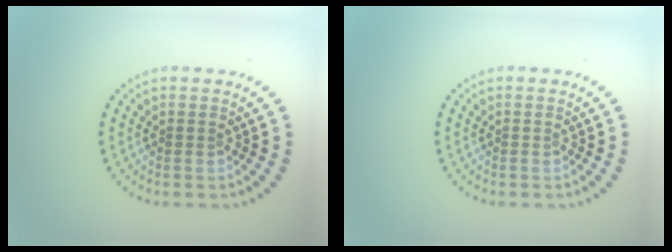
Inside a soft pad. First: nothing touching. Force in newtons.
{"total": 0.0}